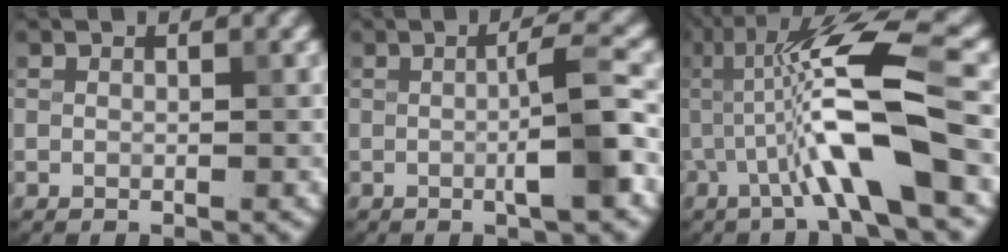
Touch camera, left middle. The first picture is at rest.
{"total": 4.8, "force": [-0.4, 0.7, 4.7], "torque": [-0.068, 0.006, -0.012]}
{"total": 9.0, "force": [-1.3, 1.1, 8.8], "torque": [-0.153, 0.016, -0.023]}